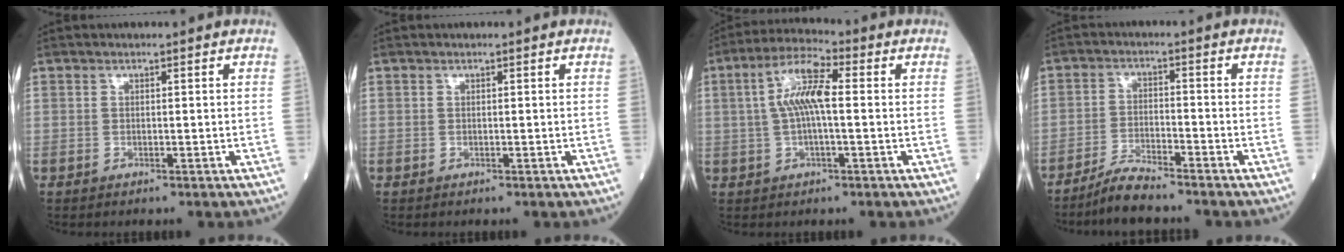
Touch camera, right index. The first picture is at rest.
{"total": 0.0}
{"total": 8.6, "force": [1.0, 2.1, 8.3], "torque": [-0.171, 0.022, 0.015]}
{"total": 5.2, "force": [-4.6, 0.1, 2.3], "torque": [-0.047, -0.017, -0.089]}